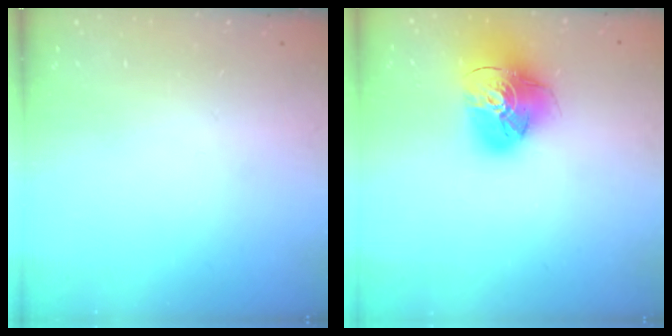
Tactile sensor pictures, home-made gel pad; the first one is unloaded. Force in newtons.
{"total": 18.3, "press": 18.2, "slide": 2.0}